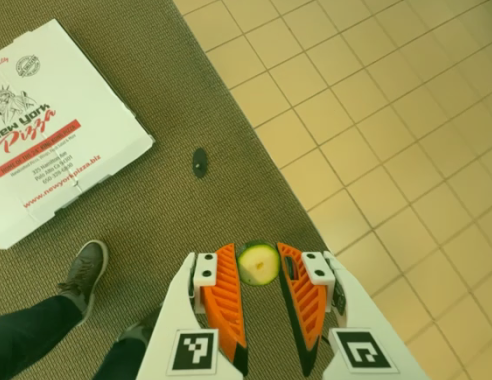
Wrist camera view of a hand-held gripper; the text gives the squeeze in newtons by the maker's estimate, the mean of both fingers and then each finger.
{"total": 6.2, "left": 5.9, "right": 6.5}